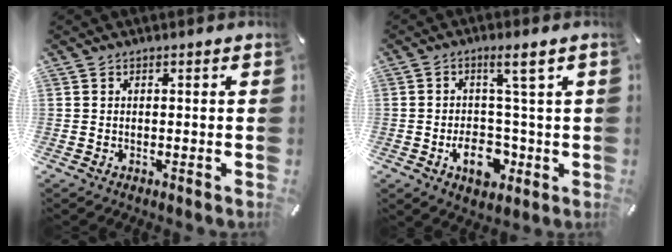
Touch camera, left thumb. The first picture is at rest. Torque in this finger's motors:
{"motor_torque": [0.97, 1.03, 0.70, 0.46, 0.09]}